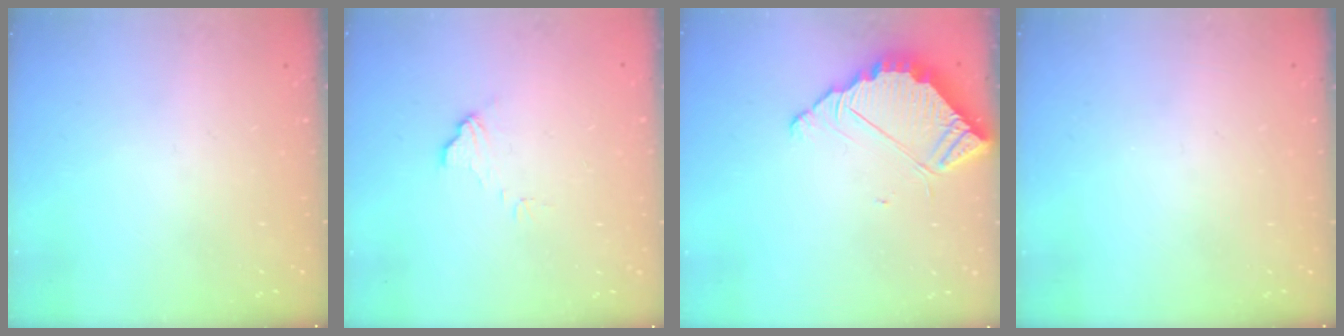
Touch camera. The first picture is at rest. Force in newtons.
{"total": 4.5, "press": 4.5, "slide": 0.4}
{"total": 5.5, "press": 5.5, "slide": 0.1}
{"total": 0.0}